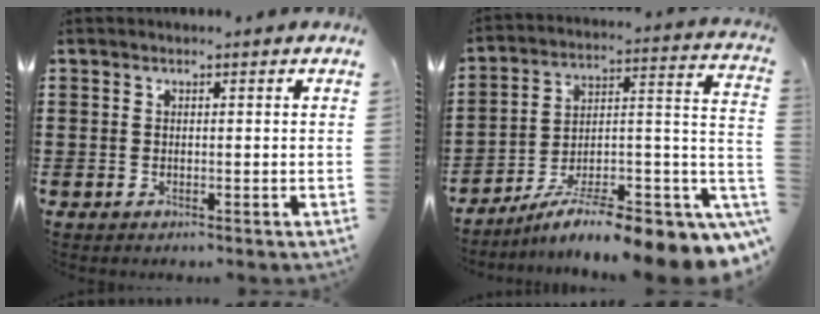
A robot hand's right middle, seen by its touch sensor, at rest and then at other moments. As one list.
[{"total": 9.3, "force": [-6.6, 1.3, 6.5], "torque": [-0.106, -0.011, -0.116]}]